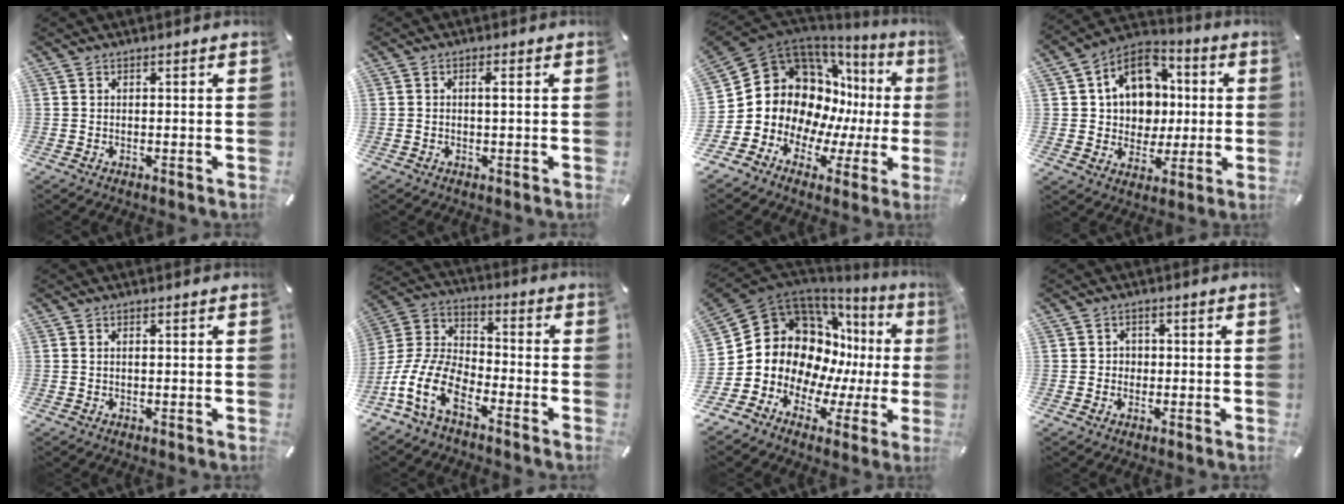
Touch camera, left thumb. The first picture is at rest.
{"total": 1.4, "force": [0.0, 0.4, 1.3], "torque": [-0.027, 0.003, 0.000]}
{"total": 17.3, "force": [2.7, 14.7, 8.8], "torque": [-0.159, -0.060, 0.074]}
{"total": 13.3, "force": [2.4, 11.9, 5.4], "torque": [-0.097, -0.008, 0.052]}
{"total": 0.6, "force": [0.0, 0.2, 0.6], "torque": [-0.011, 0.002, -0.001]}
{"total": 13.2, "force": [-8.7, 6.4, 7.6], "torque": [-0.177, 0.024, -0.170]}
{"total": 16.6, "force": [2.4, 14.2, 8.3], "torque": [-0.156, -0.053, 0.066]}
{"total": 2.5, "force": [-0.7, 2.4, 0.4], "torque": [-0.009, 0.008, -0.016]}